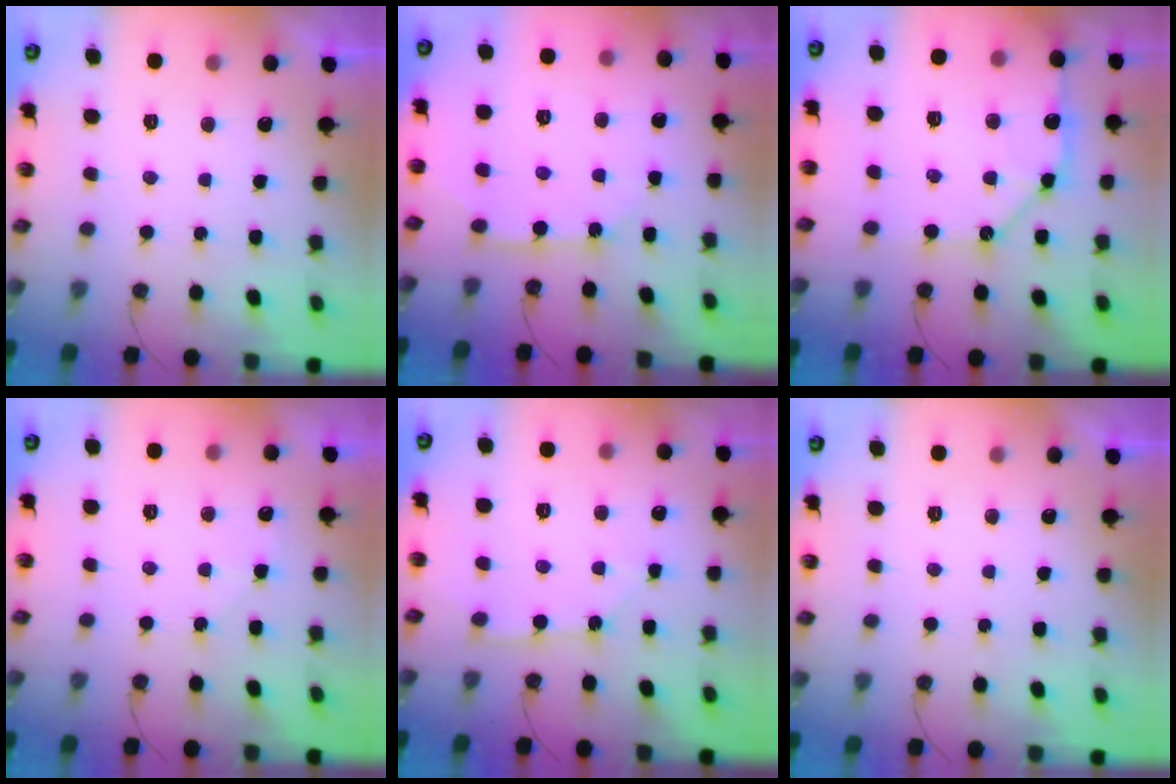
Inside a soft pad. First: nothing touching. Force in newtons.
{"total": 8.5, "press": 8.5, "slide": 0.8}
{"total": 14.2, "press": 14.1, "slide": 1.7}
{"total": 5.6, "press": 5.6, "slide": 0.6}
{"total": 2.6, "press": 2.6, "slide": 0.2}
{"total": 0.0}